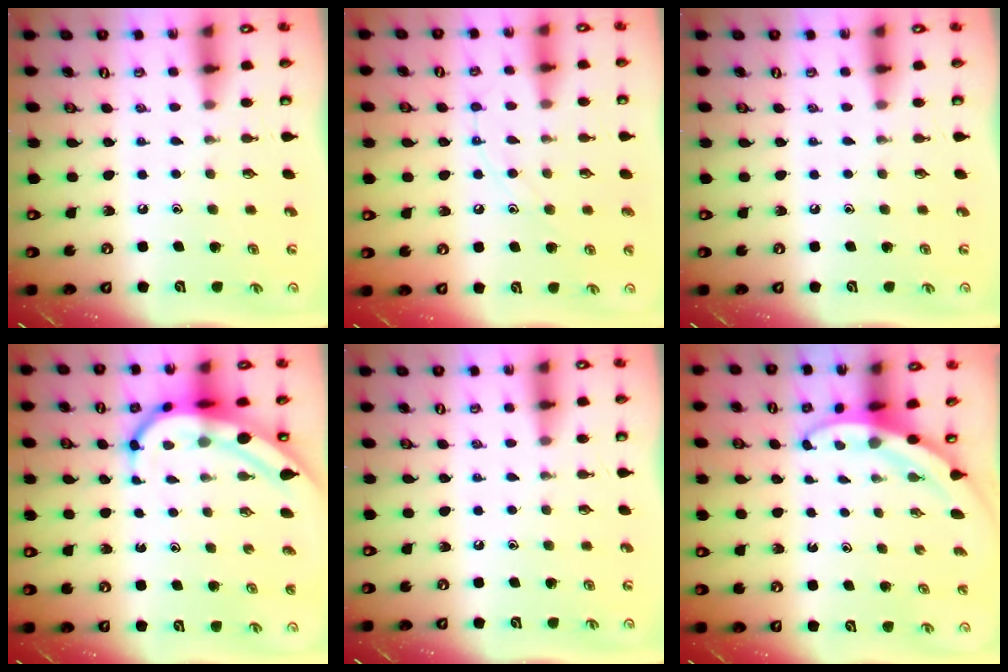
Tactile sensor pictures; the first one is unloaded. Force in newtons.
{"total": 9.6, "press": 9.6, "slide": 0.7}
{"total": 0.0}
{"total": 6.5, "press": 6.5, "slide": 0.7}
{"total": 0.0}
{"total": 3.5, "press": 3.5, "slide": 0.2}